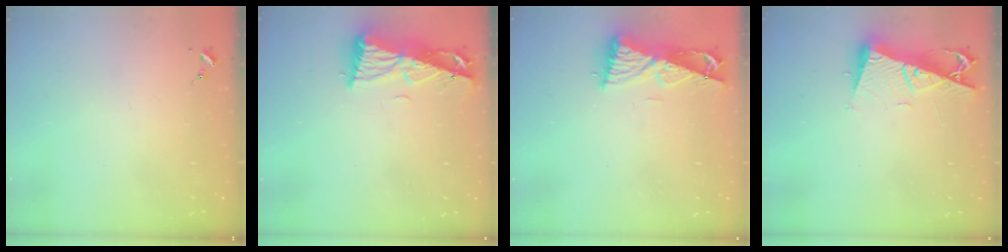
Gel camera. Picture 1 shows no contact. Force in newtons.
{"total": 9.2, "press": 9.2, "slide": 1.1}
{"total": 8.7, "press": 8.7, "slide": 0.9}
{"total": 10.1, "press": 10.0, "slide": 1.3}